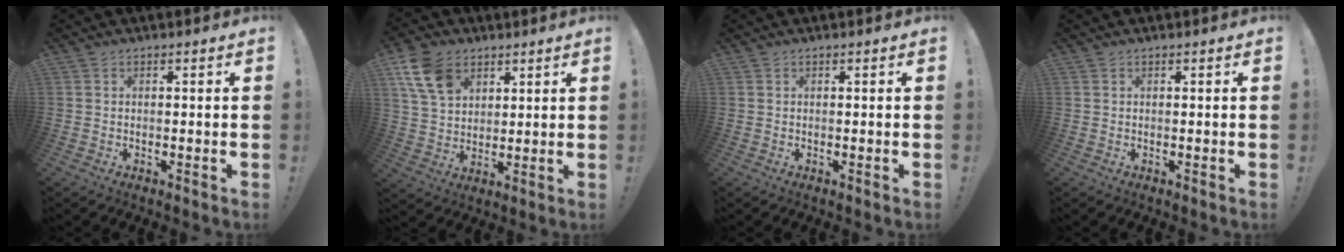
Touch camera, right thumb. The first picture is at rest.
{"total": 12.7, "force": [6.4, 8.7, 6.7], "torque": [-0.127, -0.018, 0.128]}
{"total": 0.0}
{"total": 0.0}